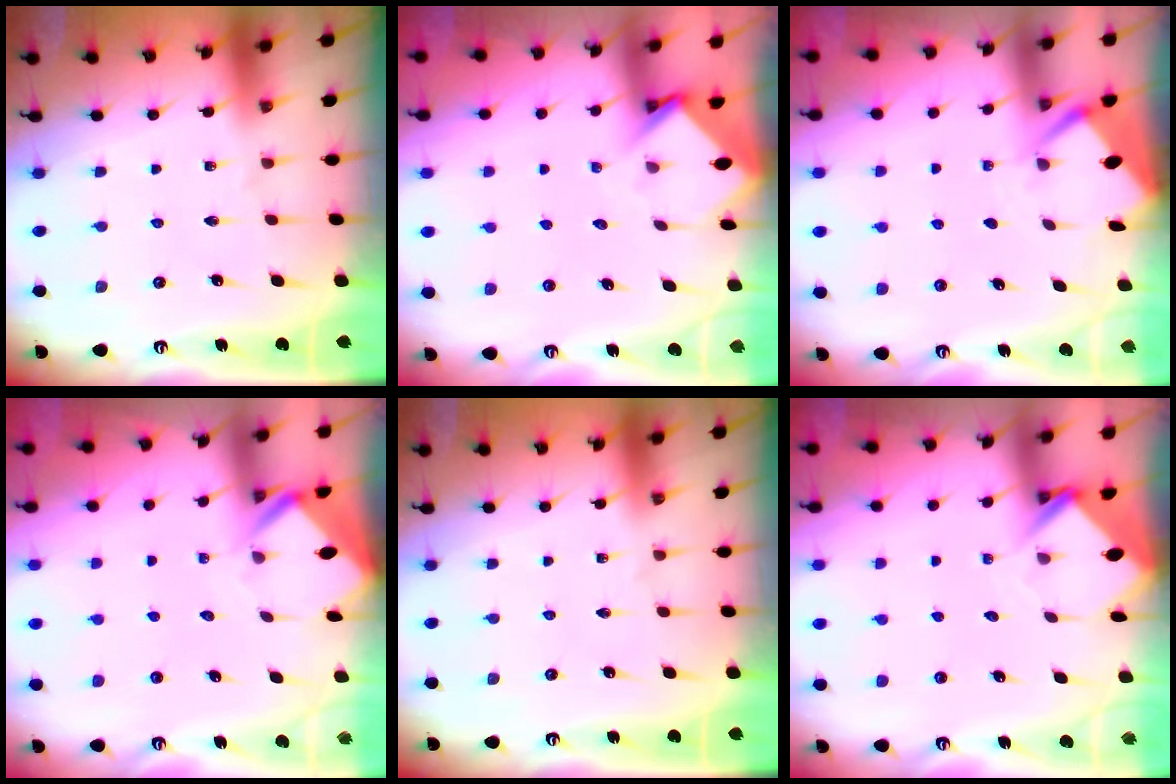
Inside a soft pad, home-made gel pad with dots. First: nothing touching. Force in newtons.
{"total": 3.6, "press": 3.5, "slide": 0.3}
{"total": 2.6, "press": 2.6, "slide": 0.4}
{"total": 3.3, "press": 3.3, "slide": 0.2}
{"total": 0.0}
{"total": 3.9, "press": 3.9, "slide": 0.3}